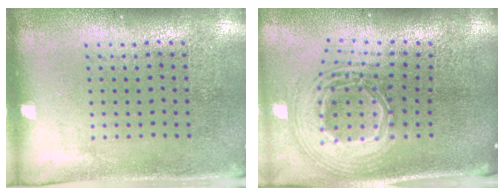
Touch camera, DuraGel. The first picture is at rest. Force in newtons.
{"total": 2.8, "press": 1.9, "slide": 2.1}